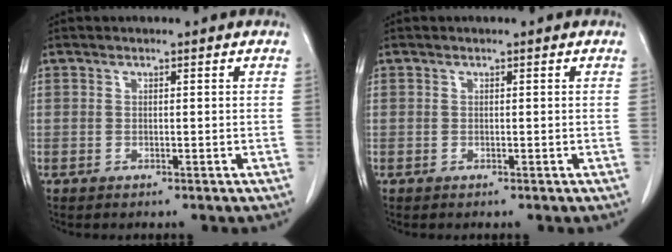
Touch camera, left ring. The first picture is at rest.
{"total": 0.0}